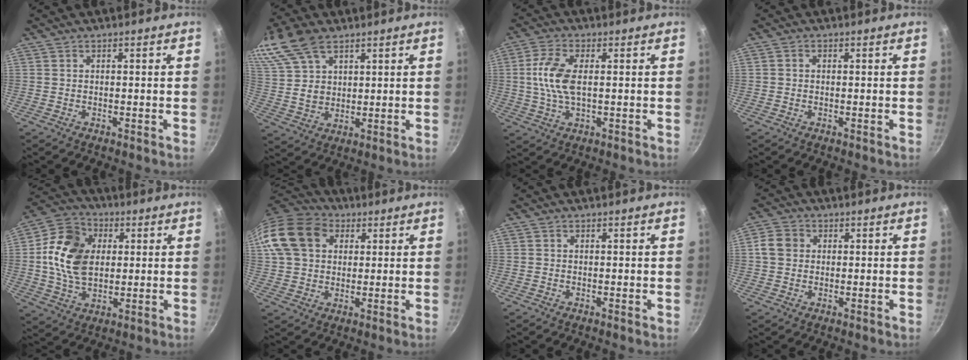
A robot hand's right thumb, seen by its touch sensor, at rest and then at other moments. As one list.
[{"total": 16.5, "force": [9.6, 9.9, 9.0], "torque": [-0.191, 0.013, 0.195]}, {"total": 8.4, "force": [0.7, 4.1, 7.3], "torque": [-0.154, 0.009, 0.010]}, {"total": 0.8, "force": [0.0, 0.7, 0.4], "torque": [-0.008, 0.005, -0.001]}, {"total": 15.0, "force": [2.0, 10.8, 10.2], "torque": [-0.166, 0.006, 0.024]}, {"total": 15.6, "force": [4.7, 12.1, 8.8], "torque": [-0.158, 0.023, 0.073]}, {"total": 0.0}, {"total": 4.7, "force": [0.5, 4.1, 2.2], "torque": [-0.027, 0.008, 0.000]}]